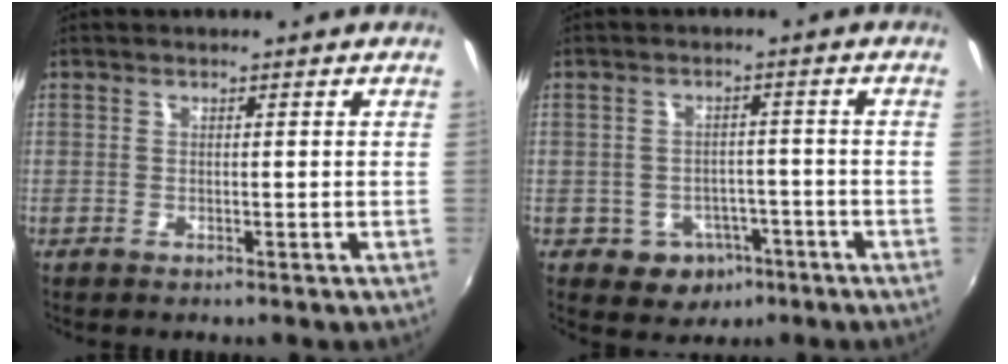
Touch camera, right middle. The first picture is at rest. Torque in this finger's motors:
{"motor_torque": [0.54, -0.51, -0.01, 0.00]}